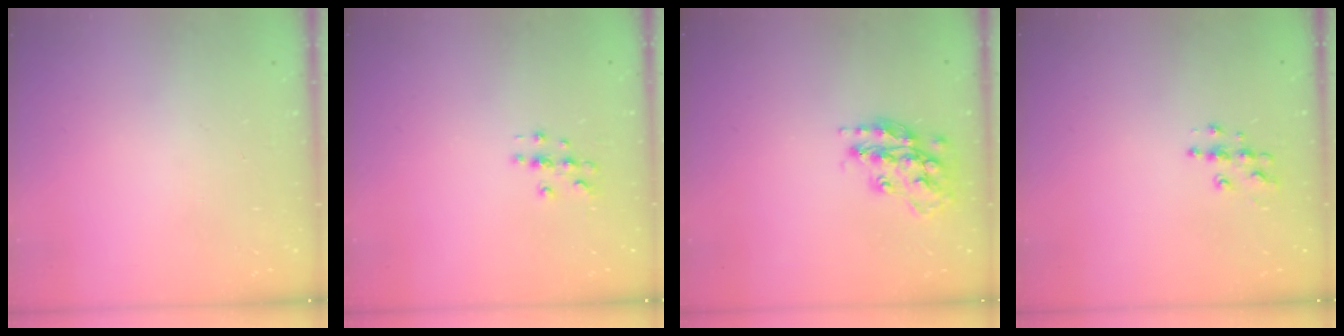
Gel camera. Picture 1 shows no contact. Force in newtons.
{"total": 3.6, "press": 3.5, "slide": 0.4}
{"total": 16.3, "press": 16.3, "slide": 0.8}
{"total": 6.2, "press": 6.2, "slide": 0.2}